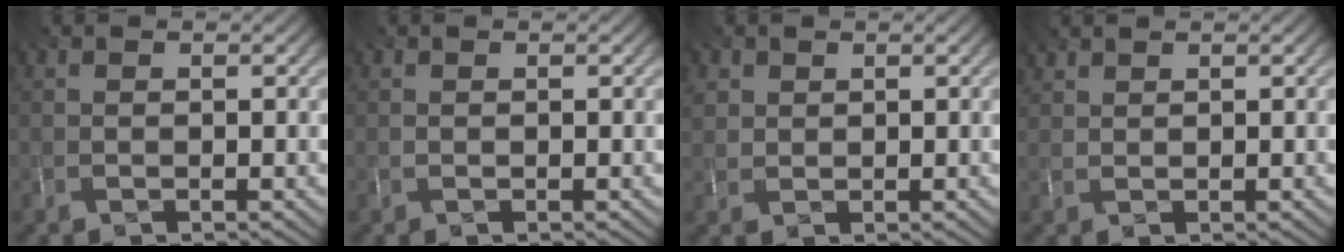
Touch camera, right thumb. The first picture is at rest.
{"total": 0.0}
{"total": 1.9, "force": [1.0, 1.6, 0.3], "torque": [-0.015, -0.005, 0.021]}
{"total": 1.6, "force": [1.4, 0.6, 0.2], "torque": [-0.007, -0.002, 0.029]}